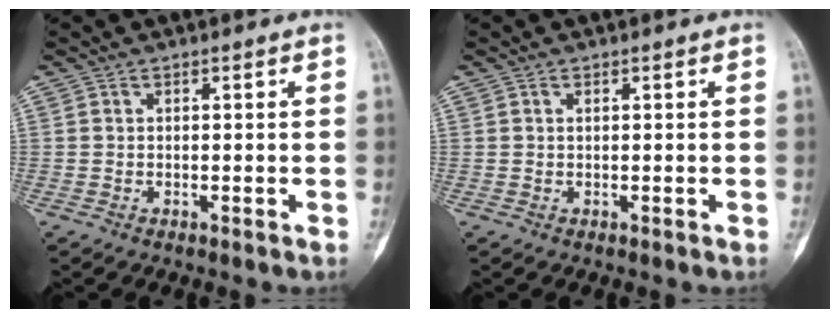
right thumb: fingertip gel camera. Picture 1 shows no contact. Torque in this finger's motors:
{"motor_torque": [-0.10, -0.10, -0.08, -0.12, -0.03]}